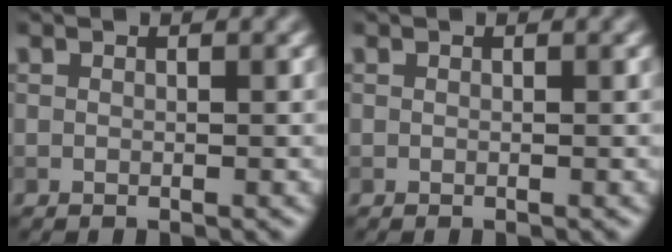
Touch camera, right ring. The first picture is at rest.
{"total": 0.0}